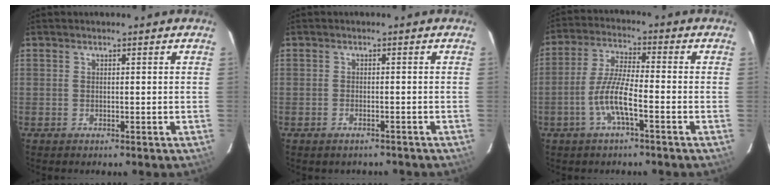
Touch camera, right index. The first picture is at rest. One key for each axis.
{"total": 2.2, "fx": -1.9, "fy": 0.9, "fz": 0.9, "tx": -0.018, "ty": -0.003, "tz": -0.026}
{"total": 7.7, "fx": -3.2, "fy": 1.0, "fz": 7.0, "tx": -0.147, "ty": 0.003, "tz": -0.063}